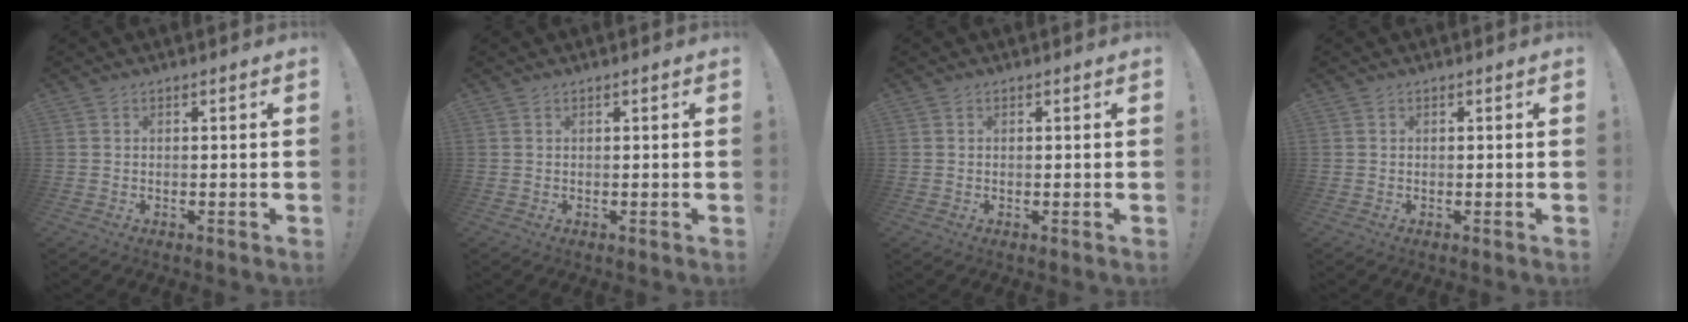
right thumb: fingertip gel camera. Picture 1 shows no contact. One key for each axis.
{"total": 0.0}
{"total": 0.0}
{"total": 0.0}